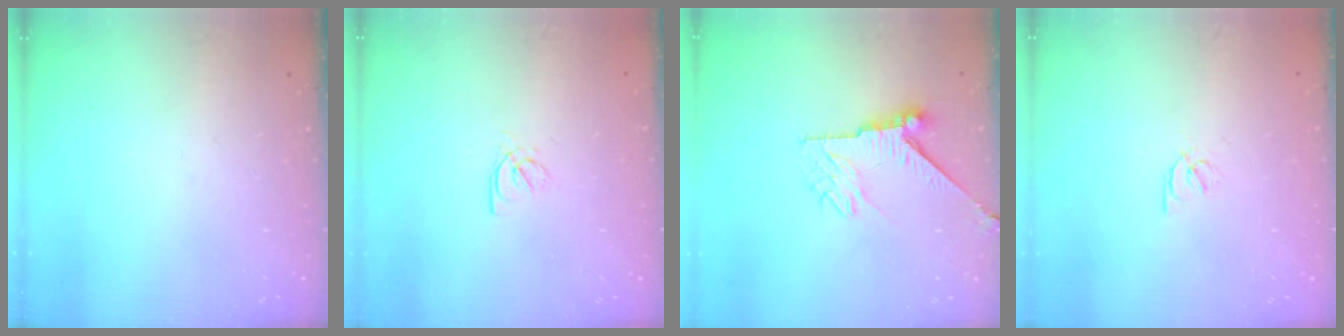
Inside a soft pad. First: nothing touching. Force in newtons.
{"total": 2.0, "press": 2.0, "slide": 0.4}
{"total": 8.2, "press": 8.1, "slide": 0.7}
{"total": 2.1, "press": 2.1, "slide": 0.1}